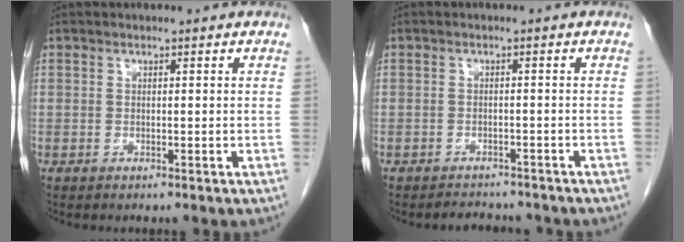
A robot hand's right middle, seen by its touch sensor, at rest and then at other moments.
{"total": 4.8, "force": [-4.4, 1.6, 0.9], "torque": [-0.012, 0.000, -0.057]}